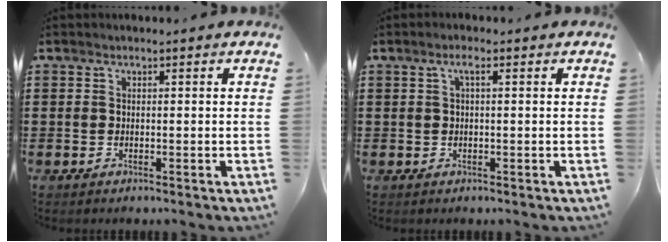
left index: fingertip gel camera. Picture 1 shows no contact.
{"total": 1.8, "force": [0.4, 0.3, 1.8], "torque": [-0.035, 0.002, 0.006]}